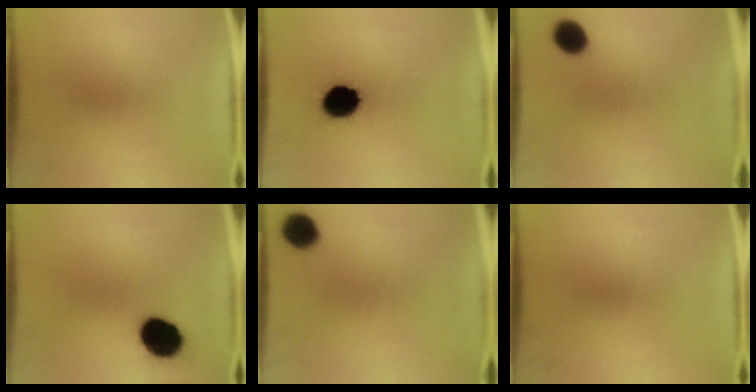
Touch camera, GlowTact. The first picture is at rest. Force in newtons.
{"total": 12.5}
{"total": 6.1}
{"total": 12.9}
{"total": 6.8}
{"total": 0.0}